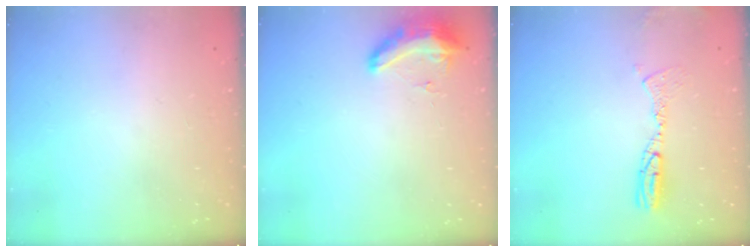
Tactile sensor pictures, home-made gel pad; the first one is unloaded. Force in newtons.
{"total": 9.1, "press": 8.9, "slide": 1.9}
{"total": 9.6, "press": 9.5, "slide": 1.9}